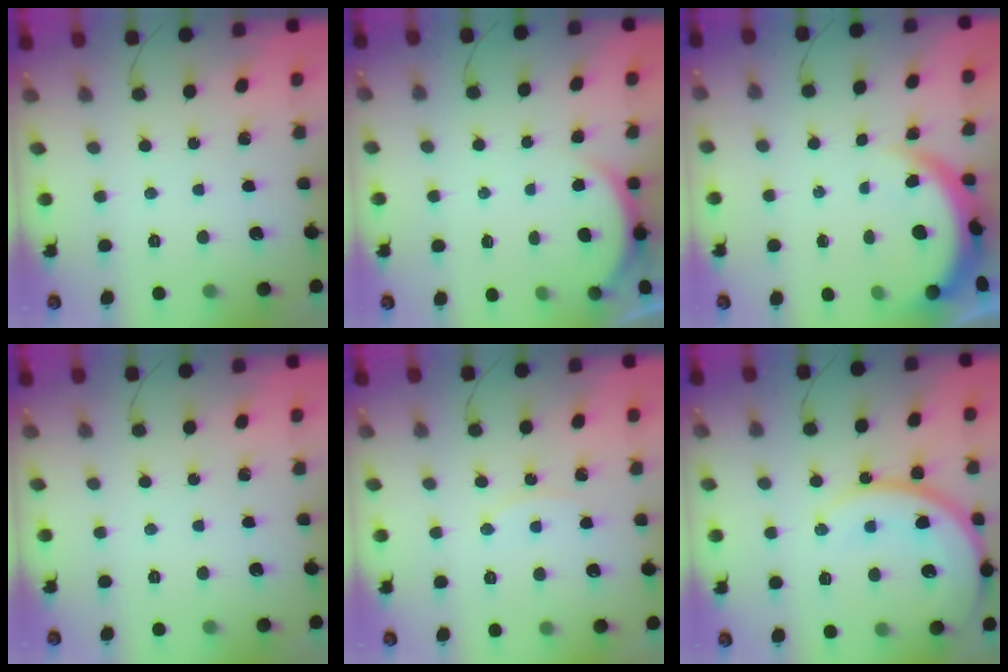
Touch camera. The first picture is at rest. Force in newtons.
{"total": 2.2, "press": 2.2, "slide": 0.6}
{"total": 5.4, "press": 5.3, "slide": 0.4}
{"total": 0.0}
{"total": 6.4, "press": 6.4, "slide": 0.3}
{"total": 16.7, "press": 16.6, "slide": 1.8}